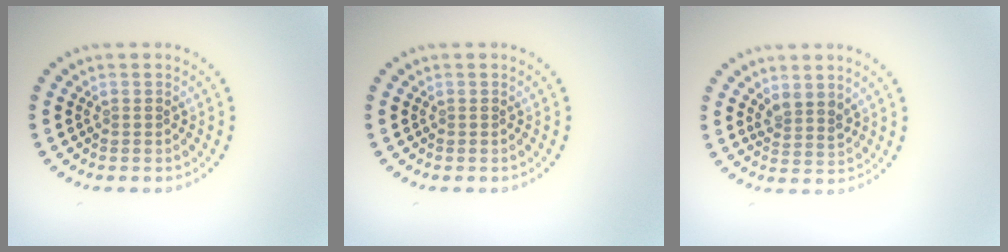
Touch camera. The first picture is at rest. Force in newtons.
{"total": 0.0}
{"total": 2.0, "press": 1.6, "slide": 1.1}